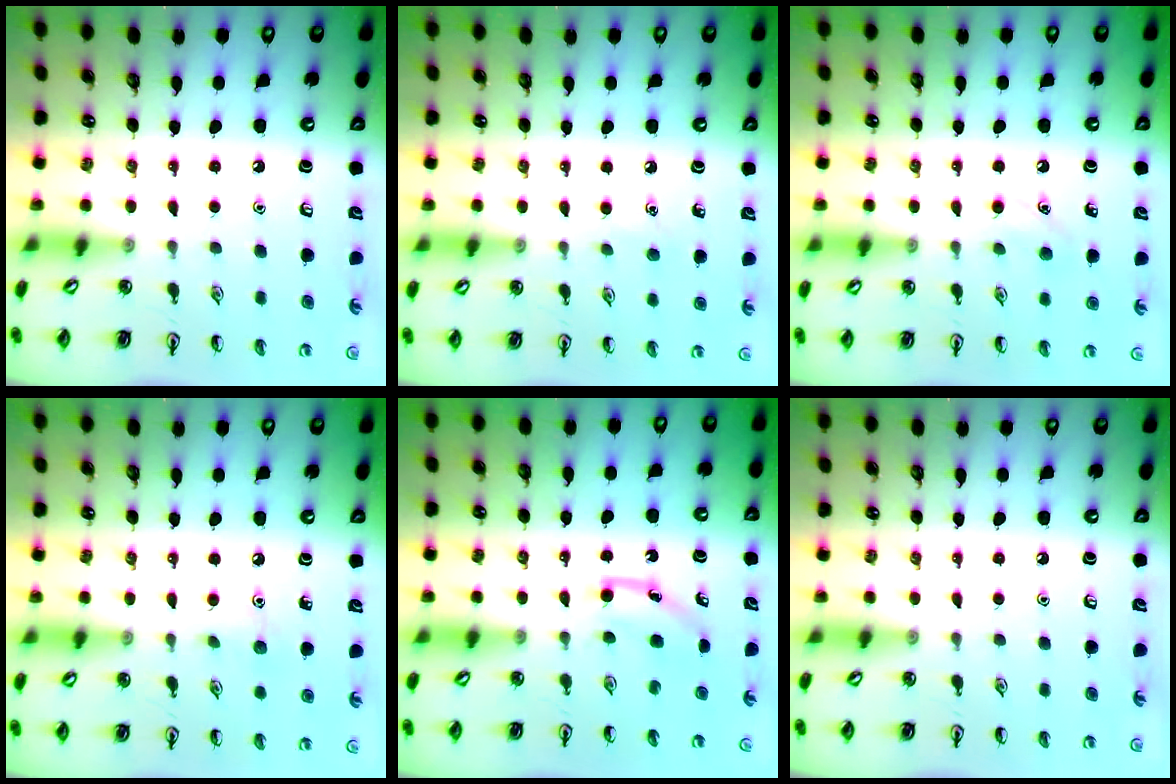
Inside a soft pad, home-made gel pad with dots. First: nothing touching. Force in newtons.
{"total": 5.9, "press": 5.6, "slide": 1.8}
{"total": 5.8, "press": 5.6, "slide": 1.6}
{"total": 5.8, "press": 5.5, "slide": 1.8}
{"total": 3.8, "press": 3.5, "slide": 1.3}
{"total": 0.0}